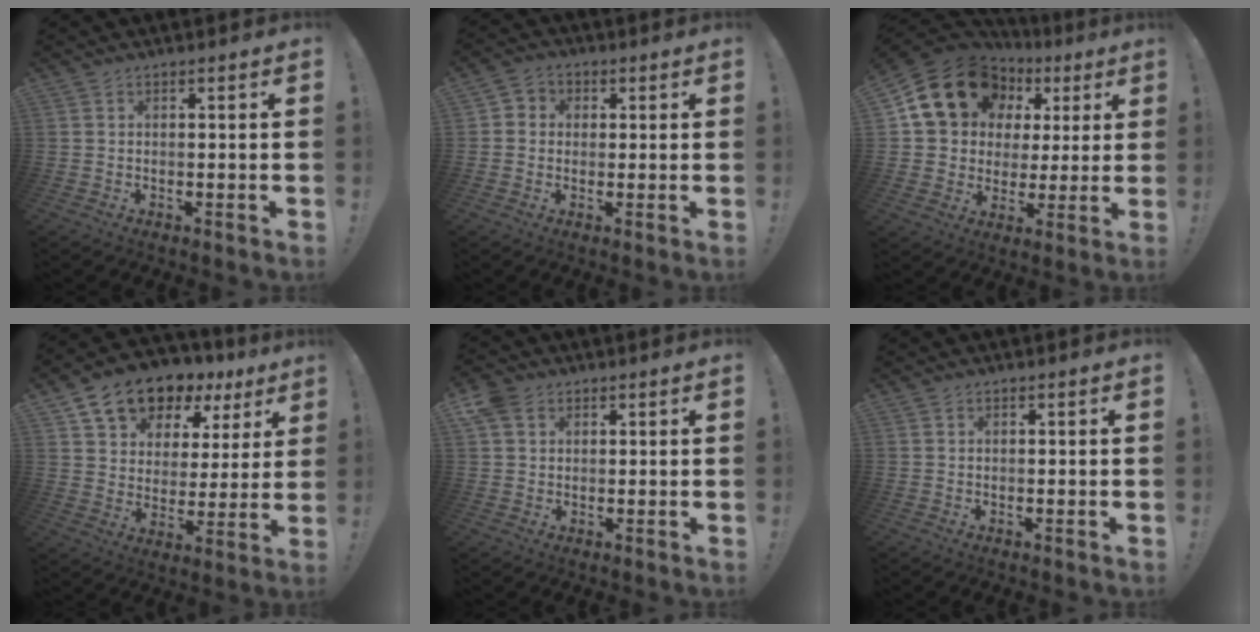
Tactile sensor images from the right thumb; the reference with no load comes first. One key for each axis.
{"total": 4.1, "fx": -0.5, "fy": 3.9, "fz": 1.3, "tx": -0.021, "ty": 0.012, "tz": -0.008}
{"total": 18.8, "fx": 8.6, "fy": 14.3, "fz": 8.5, "tx": -0.130, "ty": -0.036, "tz": 0.179}
{"total": 13.5, "fx": 9.6, "fy": 7.9, "fz": 5.2, "tx": -0.082, "ty": -0.068, "tz": 0.172}
{"total": 6.7, "fx": 3.0, "fy": 5.3, "fz": 2.6, "tx": -0.039, "ty": -0.007, "tz": 0.062}
{"total": 0.0}